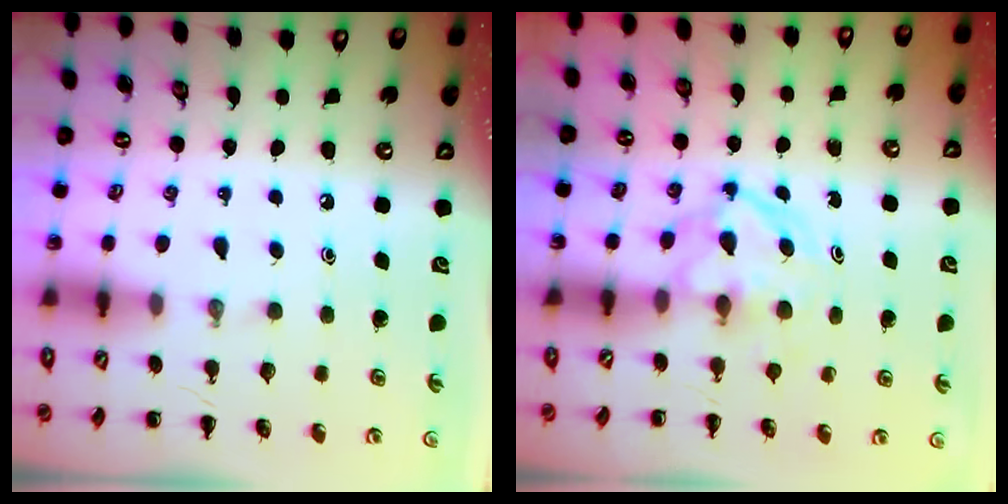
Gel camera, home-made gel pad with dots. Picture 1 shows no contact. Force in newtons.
{"total": 4.8, "press": 4.7, "slide": 0.8}